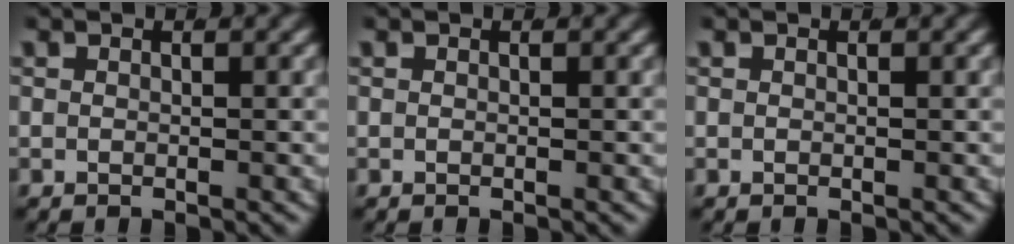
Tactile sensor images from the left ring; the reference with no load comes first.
{"total": 0.0}
{"total": 0.0}